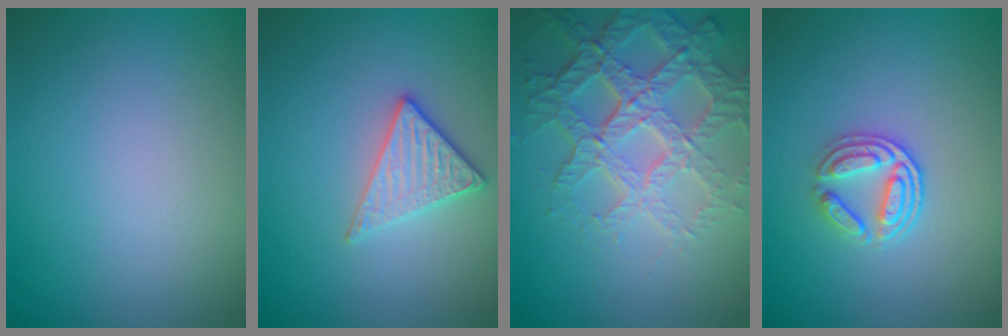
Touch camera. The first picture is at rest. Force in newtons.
{"total": 2.9, "press": 2.6, "slide": 1.3}
{"total": 7.2, "press": 5.1, "slide": 5.0}
{"total": 3.1, "press": 2.6, "slide": 1.7}